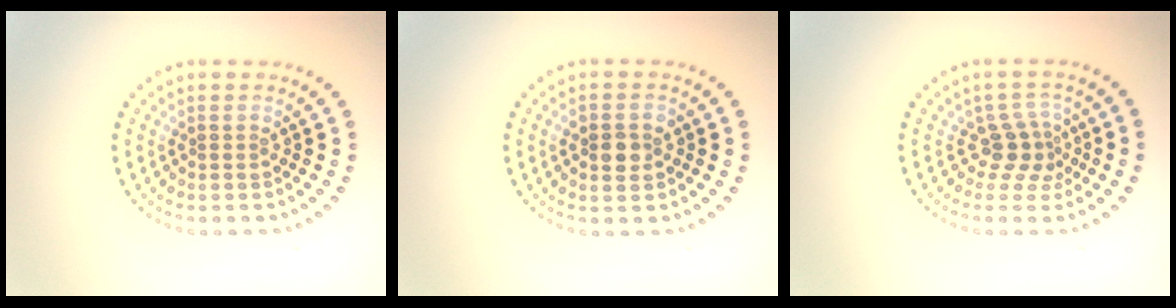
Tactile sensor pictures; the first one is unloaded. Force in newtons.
{"total": 2.1, "press": 2.1, "slide": 0.2}
{"total": 2.5, "press": 1.8, "slide": 1.8}